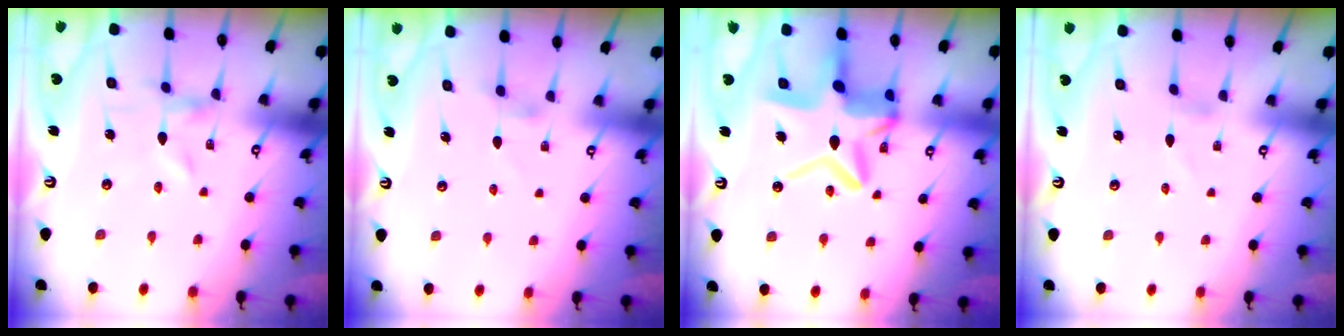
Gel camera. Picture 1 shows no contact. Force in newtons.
{"total": 2.7, "press": 2.7, "slide": 0.3}
{"total": 17.6, "press": 17.6, "slide": 1.5}
{"total": 1.1, "press": 1.1, "slide": 0.1}